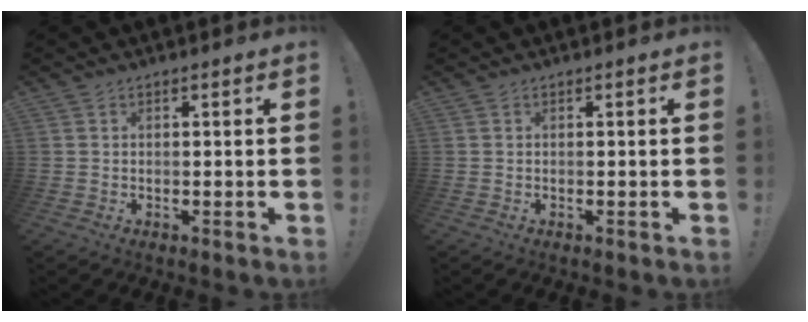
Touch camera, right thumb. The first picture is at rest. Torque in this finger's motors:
{"motor_torque": [0.00, 0.00, 0.00, 0.00, 0.00]}